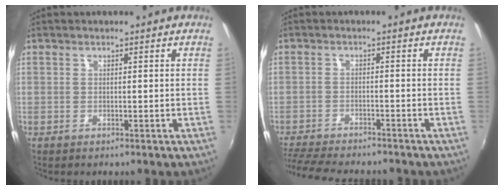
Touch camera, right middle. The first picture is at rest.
{"total": 11.8, "force": [-10.5, 2.4, 4.7], "torque": [-0.119, -0.022, -0.173]}